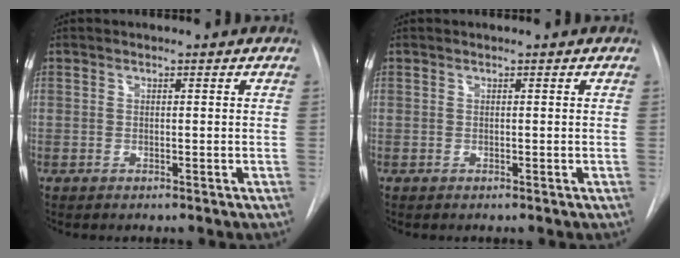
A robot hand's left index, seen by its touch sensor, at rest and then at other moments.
{"total": 0.0}